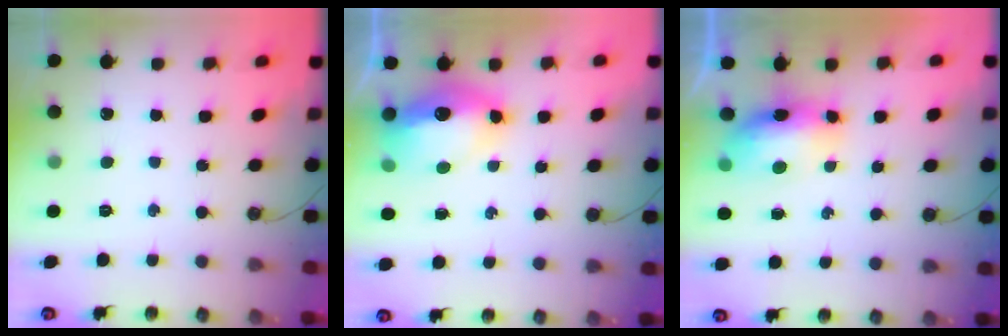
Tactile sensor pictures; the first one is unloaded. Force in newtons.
{"total": 14.3, "press": 14.2, "slide": 1.3}
{"total": 13.4, "press": 10.4, "slide": 8.4}